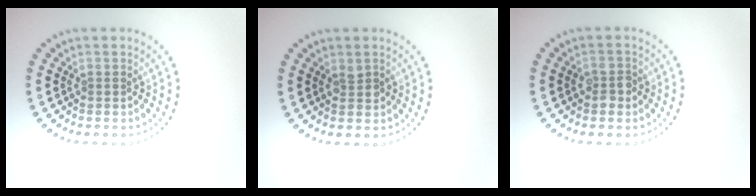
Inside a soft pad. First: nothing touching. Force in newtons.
{"total": 1.0, "press": 0.9, "slide": 0.3}
{"total": 1.8, "press": 1.8, "slide": 0.3}